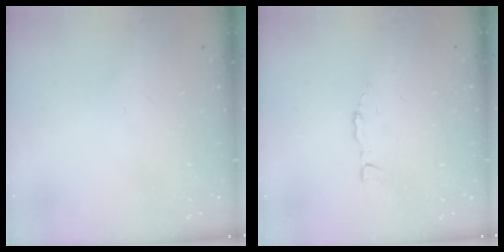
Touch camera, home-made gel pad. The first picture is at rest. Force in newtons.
{"total": 1.8, "press": 1.8, "slide": 0.2}